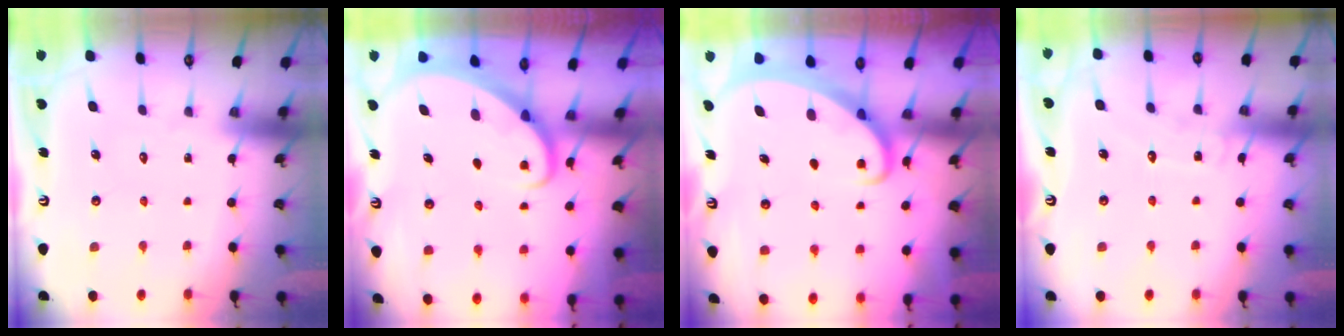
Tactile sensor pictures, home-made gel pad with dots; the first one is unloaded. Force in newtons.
{"total": 2.3, "press": 2.3, "slide": 0.2}
{"total": 2.0, "press": 2.0, "slide": 0.4}
{"total": 6.5, "press": 6.4, "slide": 0.6}